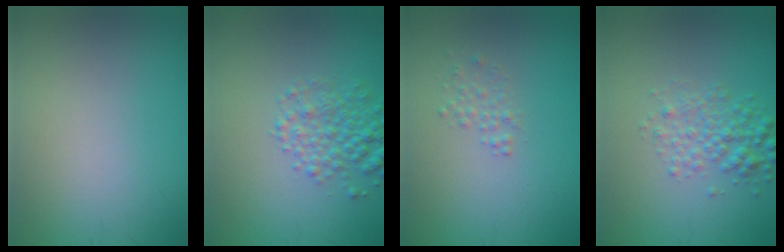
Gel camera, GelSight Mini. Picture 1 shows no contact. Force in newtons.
{"total": 3.5, "press": 3.5, "slide": 0.2}
{"total": 1.1, "press": 1.1, "slide": 0.0}
{"total": 3.0, "press": 3.0, "slide": 0.1}